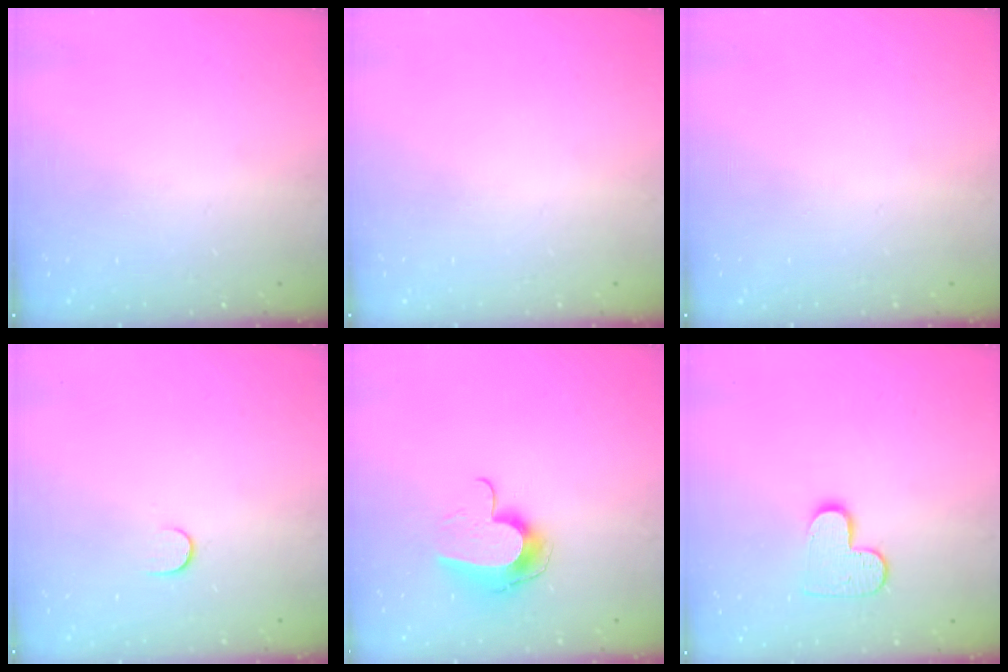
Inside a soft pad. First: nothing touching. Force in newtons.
{"total": 0.0}
{"total": 0.0}
{"total": 6.0, "press": 5.9, "slide": 0.7}
{"total": 10.8, "press": 10.8, "slide": 1.0}
{"total": 9.2, "press": 9.2, "slide": 0.2}